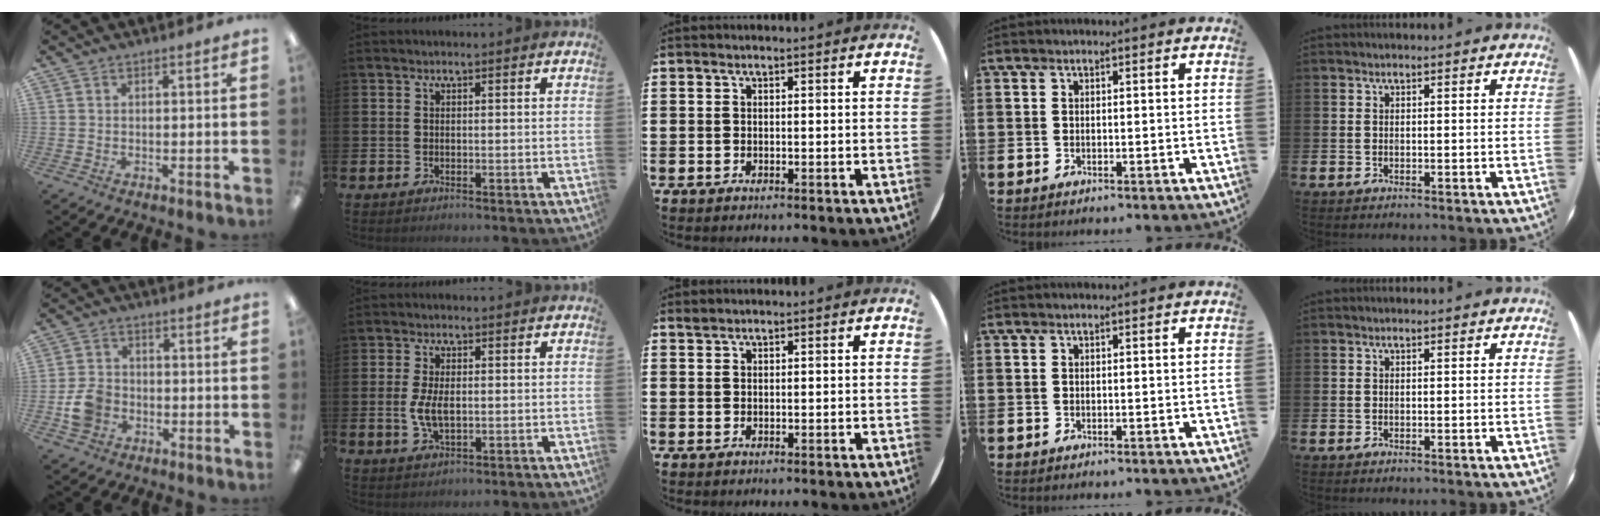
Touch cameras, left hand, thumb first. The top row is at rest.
{"thumb": {"total": 7.0, "force": [-2.2, 5.7, 3.4], "torque": [-0.067, 0.012, -0.040]}, "index": {"total": 4.1, "force": [0.0, 2.0, 3.6], "torque": [-0.076, 0.005, -0.003]}, "middle": {"total": 0.6, "force": [0.6, 0.1, -0.1], "torque": [-0.001, 0.002, 0.013]}}